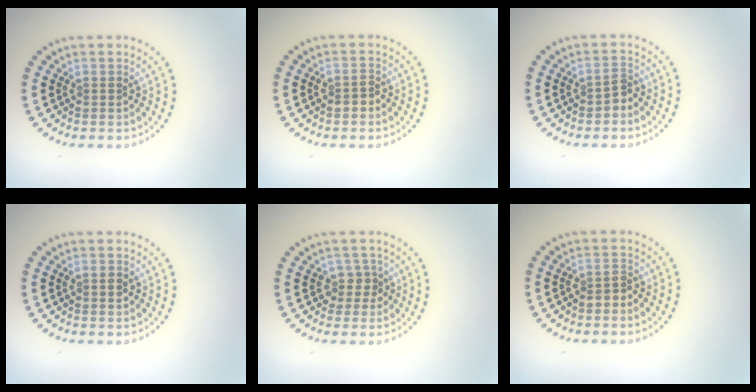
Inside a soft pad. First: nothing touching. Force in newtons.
{"total": 1.4, "press": 1.3, "slide": 0.4}
{"total": 1.4, "press": 1.2, "slide": 0.7}
{"total": 1.2, "press": 1.2, "slide": 0.1}
{"total": 1.8, "press": 1.5, "slide": 1.0}
{"total": 1.4, "press": 1.2, "slide": 0.7}